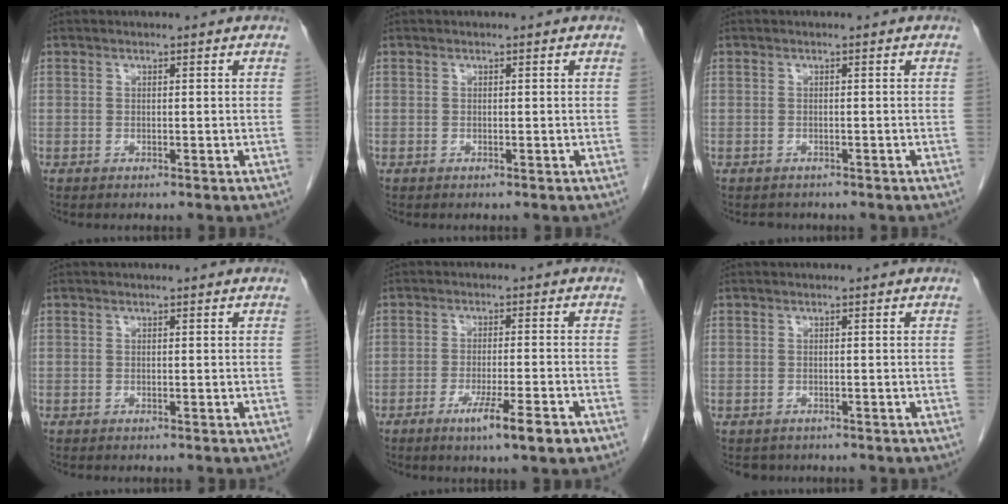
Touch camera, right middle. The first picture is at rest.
{"total": 0.0}
{"total": 1.4, "force": [-1.3, 0.6, 0.1], "torque": [-0.012, -0.004, -0.018]}
{"total": 0.0}
{"total": 7.2, "force": [-4.0, -0.1, 5.9], "torque": [-0.094, -0.014, -0.063]}
{"total": 1.7, "force": [-1.4, 0.9, 0.0], "torque": [-0.010, -0.002, -0.020]}